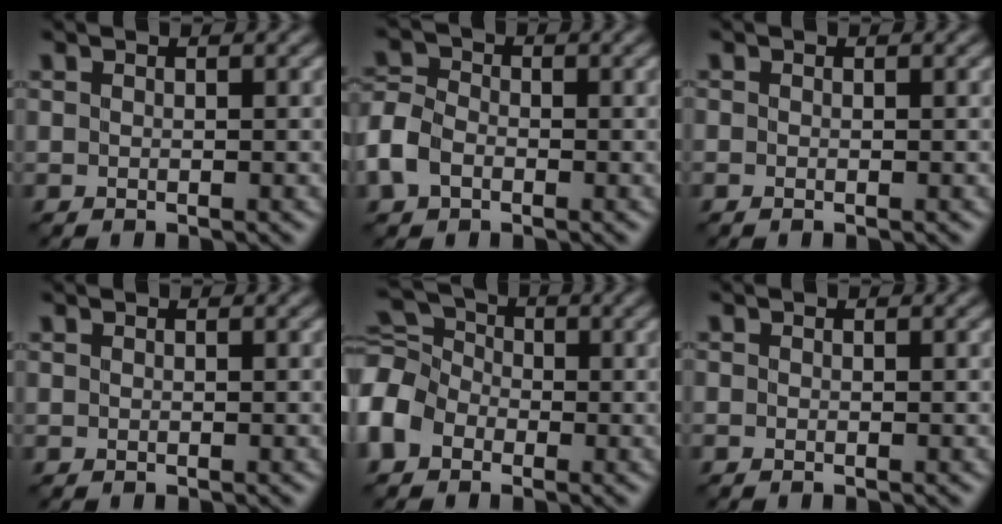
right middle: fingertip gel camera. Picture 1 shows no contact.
{"total": 4.1, "force": [-1.6, 2.9, 2.4], "torque": [-0.060, 0.004, -0.044]}
{"total": 0.0}
{"total": 0.0}
{"total": 6.4, "force": [-2.0, 5.0, 3.4], "torque": [-0.095, 0.013, -0.064]}
{"total": 0.0}